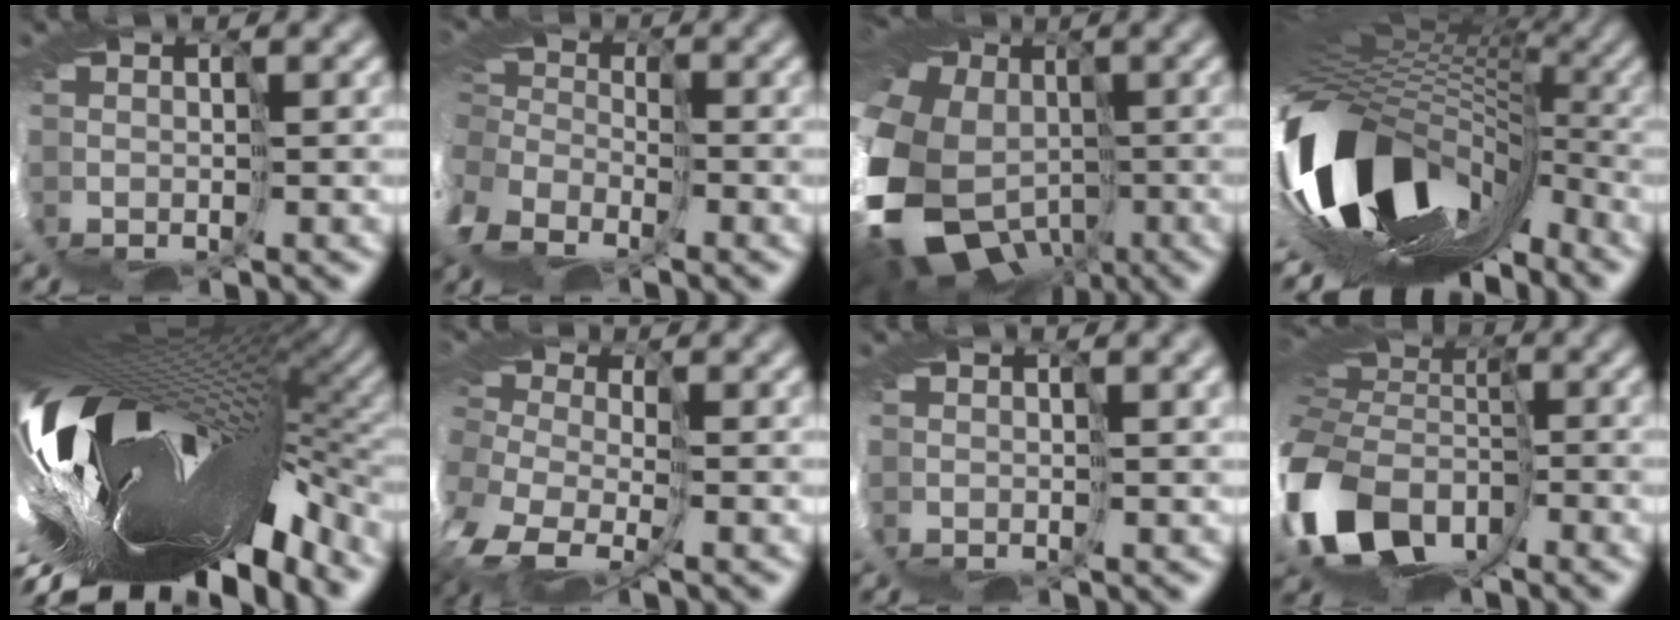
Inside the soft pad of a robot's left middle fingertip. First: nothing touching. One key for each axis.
{"total": 10.2, "fx": -6.1, "fy": 7.0, "fz": 4.2, "tx": -0.133, "ty": -0.033, "tz": -0.073}
{"total": 18.5, "fx": -4.0, "fy": 15.5, "fz": 9.3, "tx": -0.219, "ty": -0.025, "tz": -0.107}
{"total": 13.7, "fx": -4.5, "fy": 8.4, "fz": 9.9, "tx": -0.205, "ty": -0.045, "tz": -0.070}
{"total": 15.1, "fx": -3.7, "fy": 5.9, "fz": 13.4, "tx": -0.224, "ty": -0.034, "tz": -0.064}
{"total": 7.7, "fx": -2.7, "fy": 4.9, "fz": 5.3, "tx": -0.136, "ty": -0.024, "tz": -0.034}
{"total": 2.7, "fx": 1.2, "fy": 0.7, "fz": 2.3, "tx": -0.040, "ty": 0.007, "tz": 0.016}
{"total": 13.1, "fx": -4.2, "fy": 9.4, "fz": 8.1, "tx": -0.231, "ty": -0.035, "tz": -0.066}